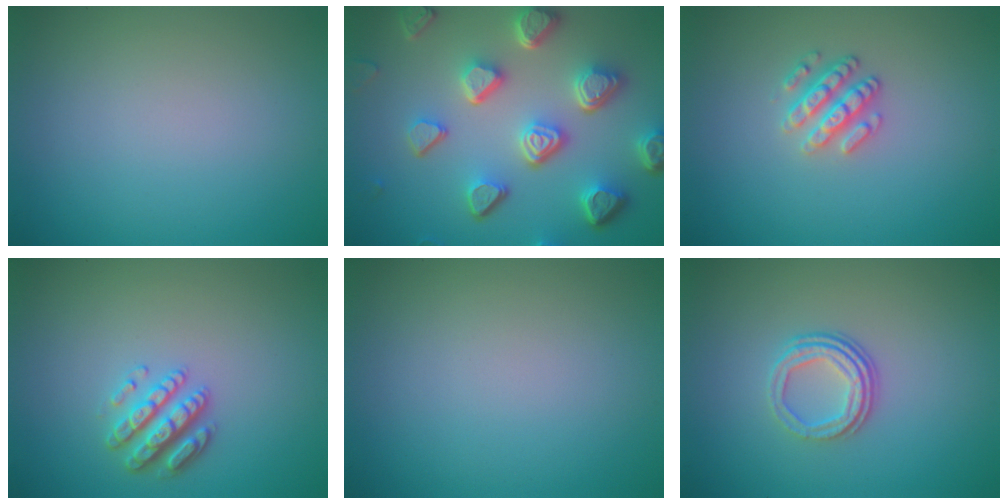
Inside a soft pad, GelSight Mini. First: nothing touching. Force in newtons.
{"total": 7.5, "press": 5.6, "slide": 5.0}
{"total": 2.5, "press": 2.4, "slide": 0.8}
{"total": 2.9, "press": 2.8, "slide": 1.1}
{"total": 0.0}
{"total": 3.3, "press": 2.4, "slide": 2.3}